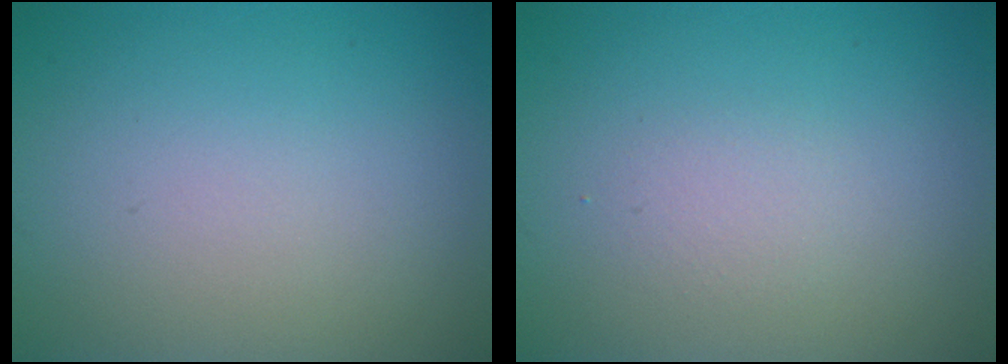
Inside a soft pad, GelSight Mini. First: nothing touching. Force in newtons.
{"total": 1.1, "press": 1.1, "slide": 0.1}